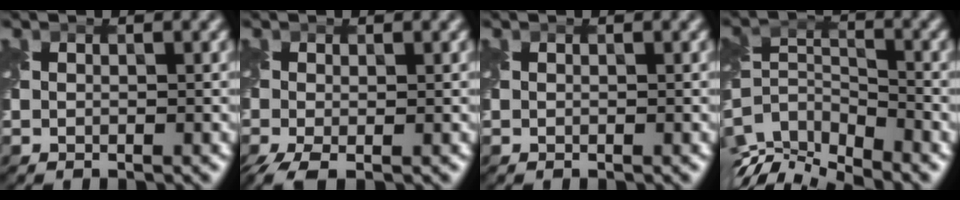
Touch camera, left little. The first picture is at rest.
{"total": 2.9, "force": [-1.5, 0.8, 2.3], "torque": [-0.058, -0.010, -0.033]}
{"total": 0.0}
{"total": 8.1, "force": [-6.4, 2.9, 4.1], "torque": [-0.085, -0.010, -0.118]}